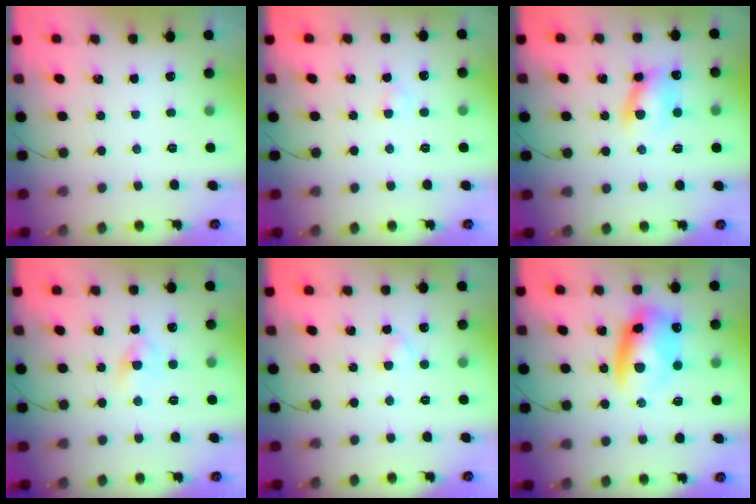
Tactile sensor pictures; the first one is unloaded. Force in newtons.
{"total": 2.3, "press": 2.1, "slide": 0.8}
{"total": 8.9, "press": 8.9, "slide": 0.8}
{"total": 3.1, "press": 2.8, "slide": 1.2}
{"total": 2.2, "press": 1.9, "slide": 1.1}
{"total": 12.9, "press": 12.5, "slide": 3.3}